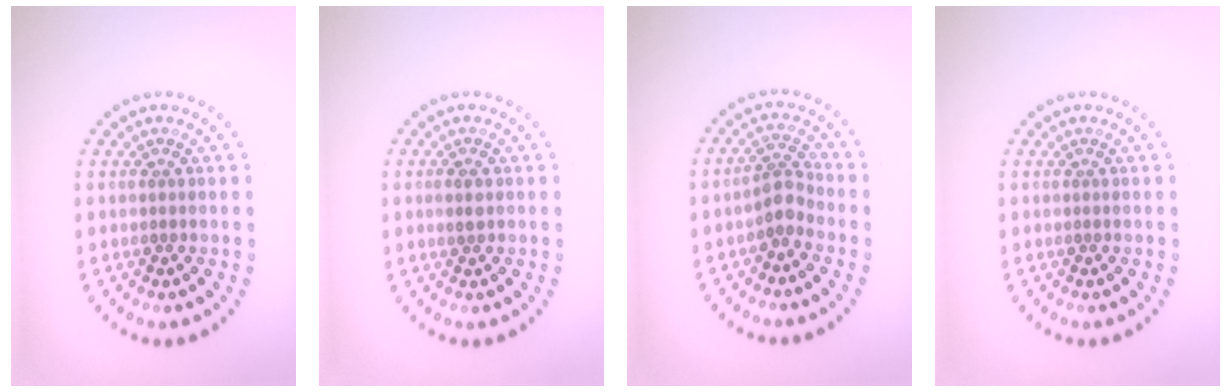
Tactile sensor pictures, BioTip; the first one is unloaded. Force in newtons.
{"total": 1.2, "press": 1.1, "slide": 0.2}
{"total": 2.5, "press": 1.9, "slide": 1.6}
{"total": 0.0}